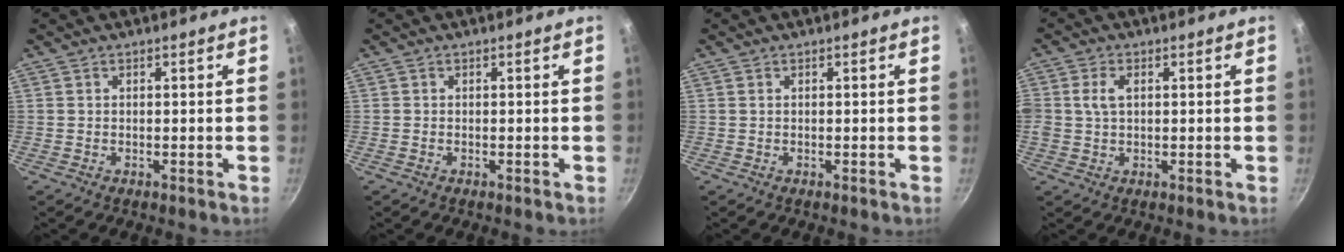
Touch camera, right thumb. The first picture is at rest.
{"total": 0.0}
{"total": 0.0}
{"total": 4.2, "force": [0.9, 2.6, 3.3], "torque": [-0.064, 0.008, 0.014]}